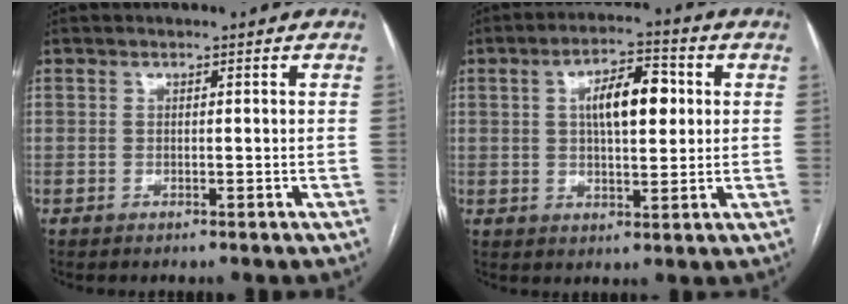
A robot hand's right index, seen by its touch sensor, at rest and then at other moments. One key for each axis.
{"total": 8.7, "fx": 1.9, "fy": 3.2, "fz": 7.8, "tx": -0.131, "ty": 0.017, "tz": 0.030}